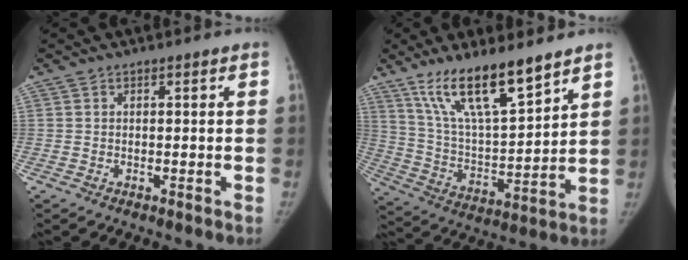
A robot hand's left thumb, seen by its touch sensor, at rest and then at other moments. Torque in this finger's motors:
{"motor_torque": [1.09, 1.19, 1.06, -1.71, 0.38]}